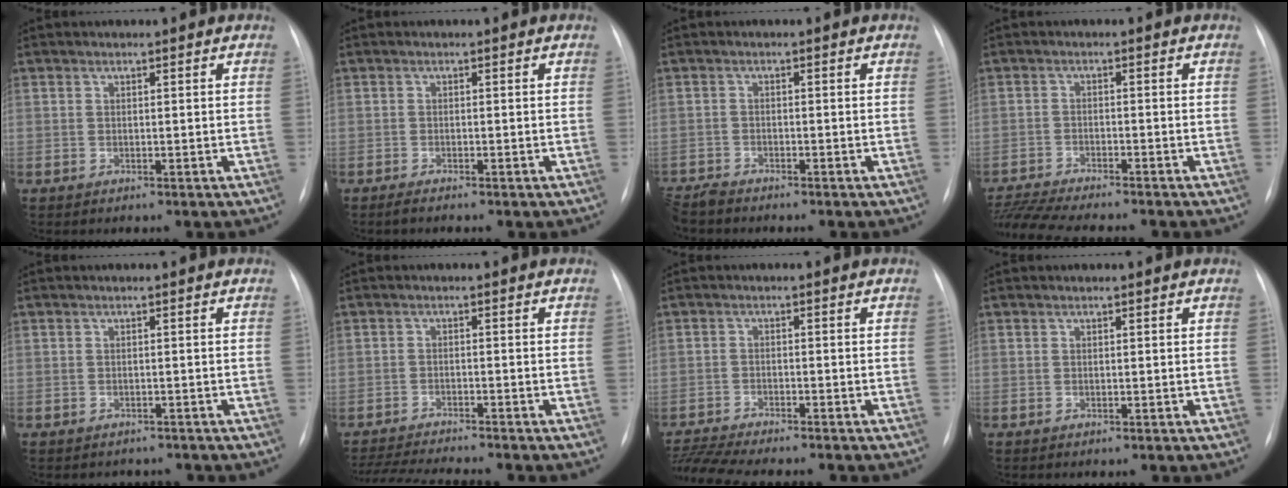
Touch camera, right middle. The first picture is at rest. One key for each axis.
{"total": 1.2, "fx": -0.9, "fy": 0.1, "fz": 0.7, "tx": -0.015, "ty": -0.003, "tz": -0.012}
{"total": 3.0, "fx": -3.0, "fy": 0.1, "fz": 0.4, "tx": -0.007, "ty": -0.015, "tz": -0.059}
{"total": 11.2, "fx": -10.1, "fy": 0.5, "fz": 4.8, "tx": -0.079, "ty": -0.008, "tz": -0.162}
{"total": 2.5, "fx": -2.2, "fy": 1.2, "fz": -0.2, "tx": 0.002, "ty": 0.006, "tz": -0.028}
{"total": 8.9, "fx": -8.3, "fy": -0.6, "fz": 3.3, "tx": -0.052, "ty": -0.014, "tz": -0.136}
{"total": 10.1, "fx": -9.2, "fy": 0.4, "fz": 4.2, "tx": -0.071, "ty": -0.007, "tz": -0.147}
{"total": 0.0}